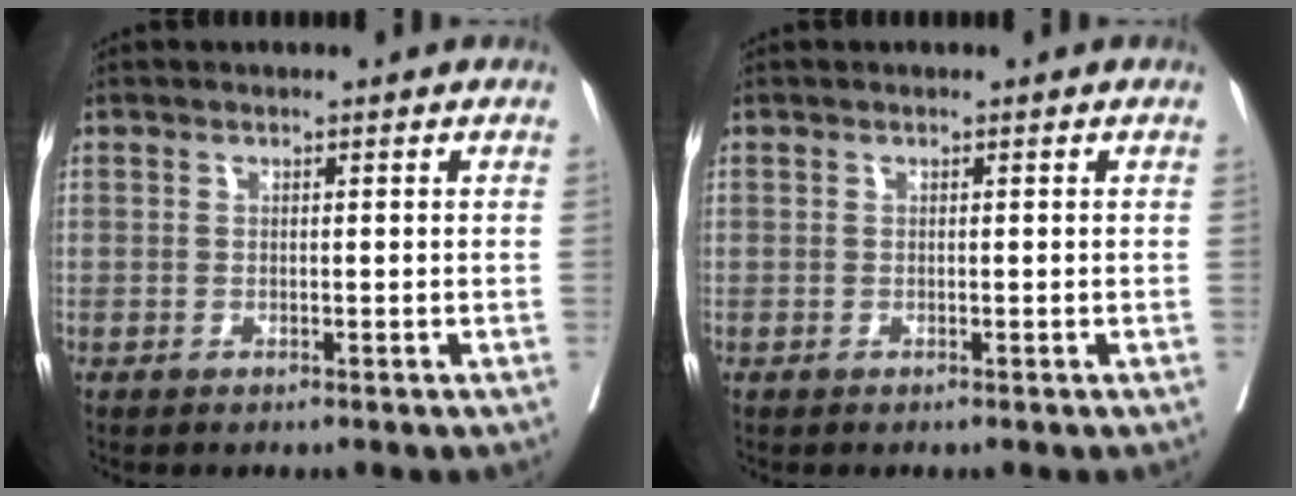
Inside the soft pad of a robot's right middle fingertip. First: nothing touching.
{"total": 0.0}